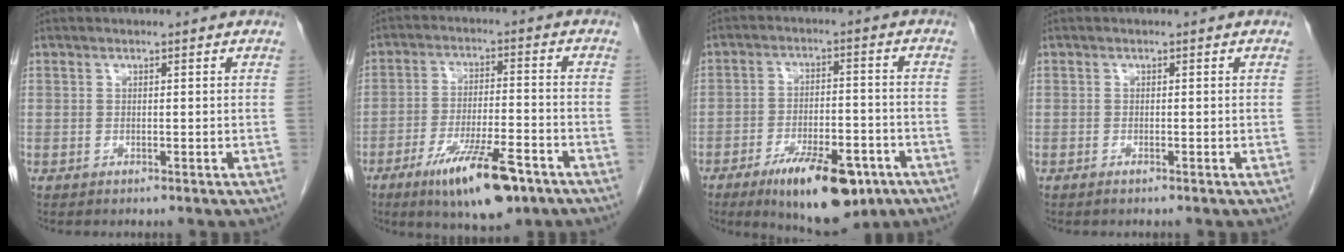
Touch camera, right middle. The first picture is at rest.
{"total": 12.4, "force": [-7.6, 2.6, 9.5], "torque": [-0.168, -0.017, -0.119]}
{"total": 13.4, "force": [-8.1, 4.6, 9.6], "torque": [-0.149, -0.009, -0.121]}
{"total": 0.6, "force": [-0.5, 0.1, 0.4], "torque": [-0.010, 0.000, -0.008]}